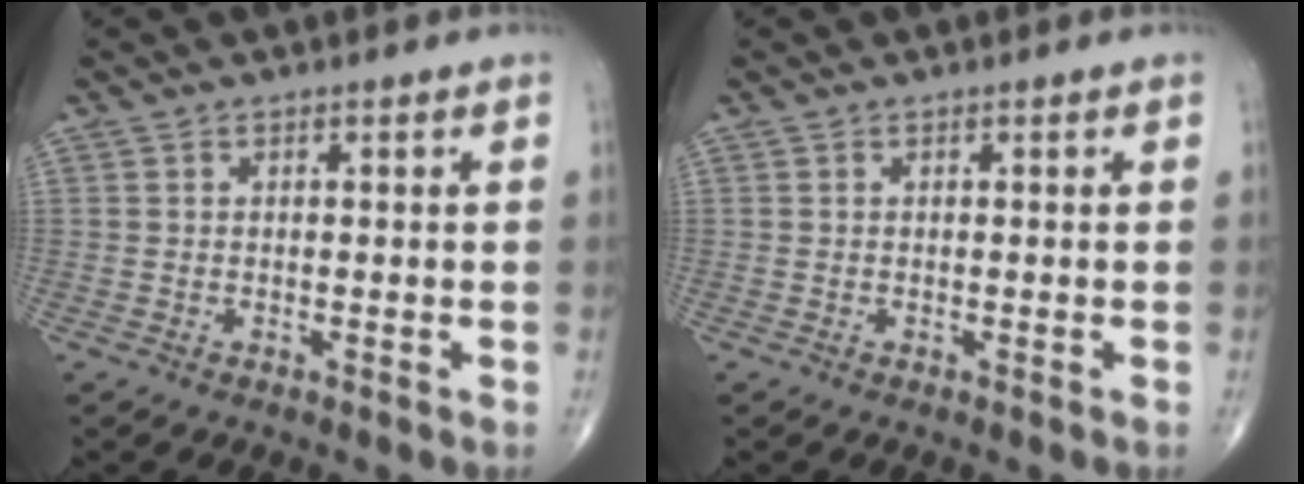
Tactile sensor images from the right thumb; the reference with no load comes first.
{"total": 0.0}